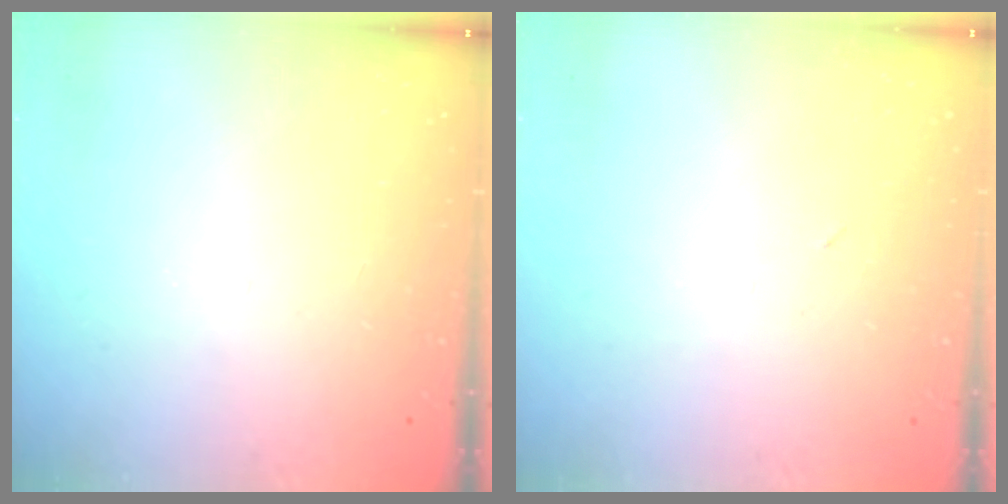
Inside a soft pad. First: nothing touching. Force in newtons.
{"total": 2.9, "press": 2.9, "slide": 0.7}